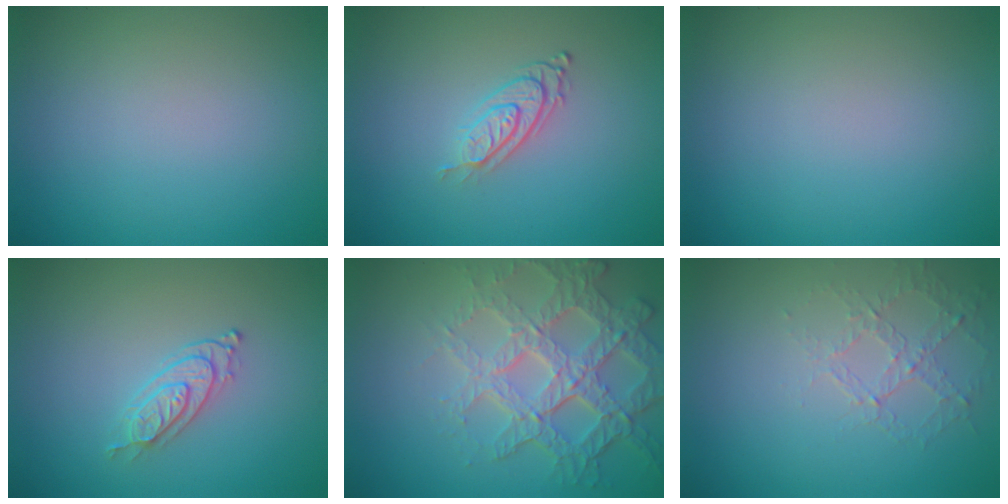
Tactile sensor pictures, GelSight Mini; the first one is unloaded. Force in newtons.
{"total": 2.9, "press": 1.9, "slide": 2.1}
{"total": 0.0}
{"total": 2.3, "press": 2.0, "slide": 1.1}
{"total": 7.0, "press": 5.1, "slide": 4.8}
{"total": 1.4, "press": 0.8, "slide": 1.2}